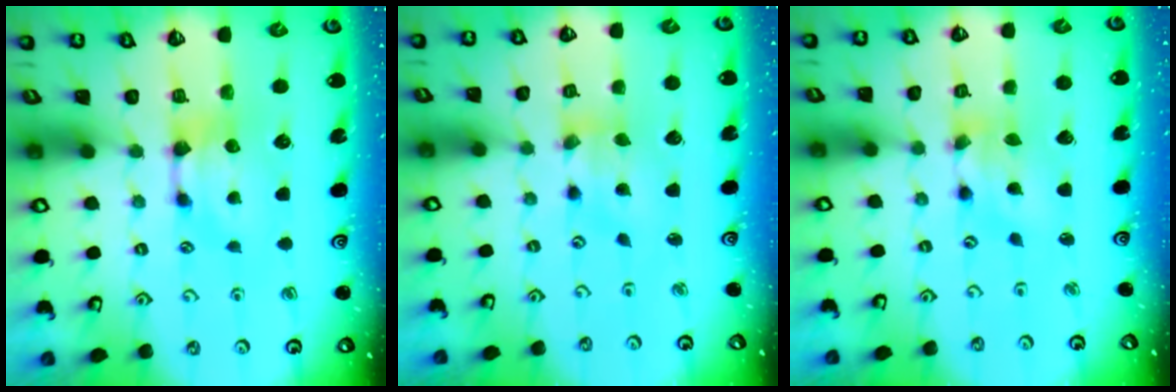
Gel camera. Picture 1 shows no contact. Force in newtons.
{"total": 1.8, "press": 1.3, "slide": 1.3}
{"total": 2.6, "press": 2.1, "slide": 1.6}